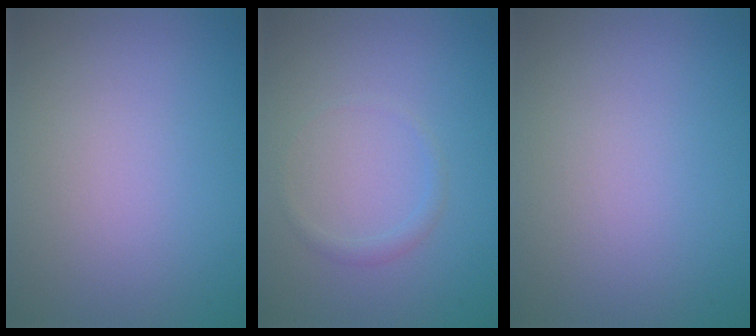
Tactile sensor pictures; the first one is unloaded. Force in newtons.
{"total": 0.9, "press": 0.9, "slide": 0.1}
{"total": 0.0}